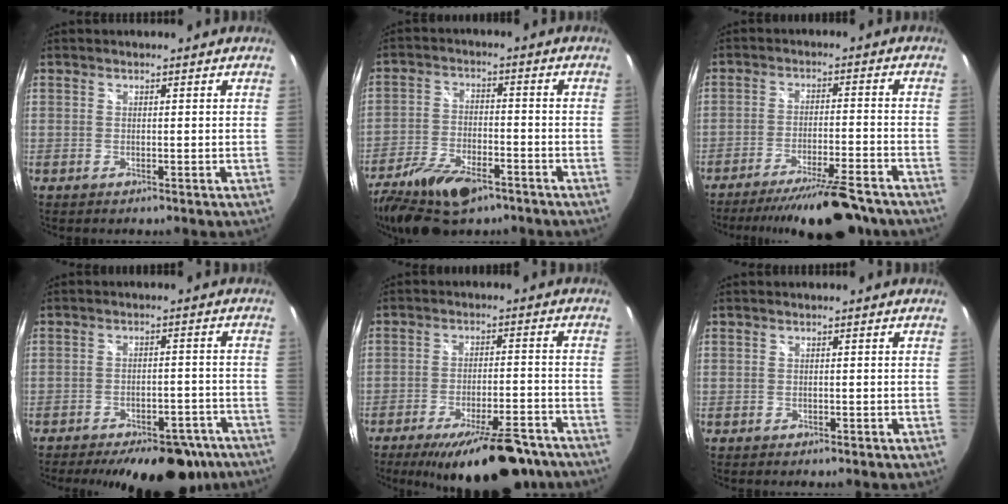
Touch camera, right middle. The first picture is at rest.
{"total": 14.5, "force": [-9.6, 6.6, 8.7], "torque": [-0.192, -0.024, -0.172]}
{"total": 14.5, "force": [-12.6, 1.5, 7.0], "torque": [-0.134, -0.020, -0.187]}
{"total": 18.5, "force": [-14.4, 7.9, 8.5], "torque": [-0.148, -0.001, -0.169]}
{"total": 18.0, "force": [-13.9, 5.2, 10.1], "torque": [-0.166, -0.025, -0.191]}
{"total": 0.6, "force": [-0.4, 0.4, 0.2], "torque": [-0.003, -0.003, -0.008]}